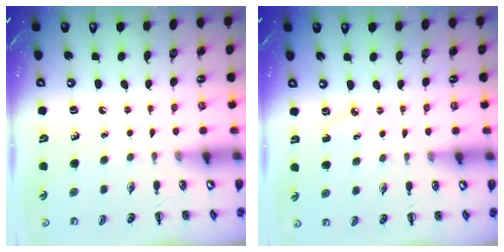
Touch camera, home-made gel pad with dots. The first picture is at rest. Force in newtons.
{"total": 2.0, "press": 1.9, "slide": 0.7}